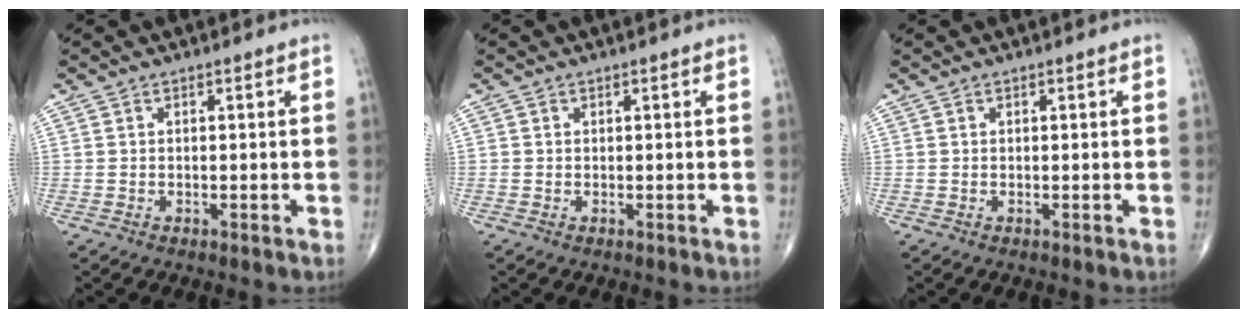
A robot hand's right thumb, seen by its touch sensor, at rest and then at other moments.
{"total": 0.0}
{"total": 0.0}